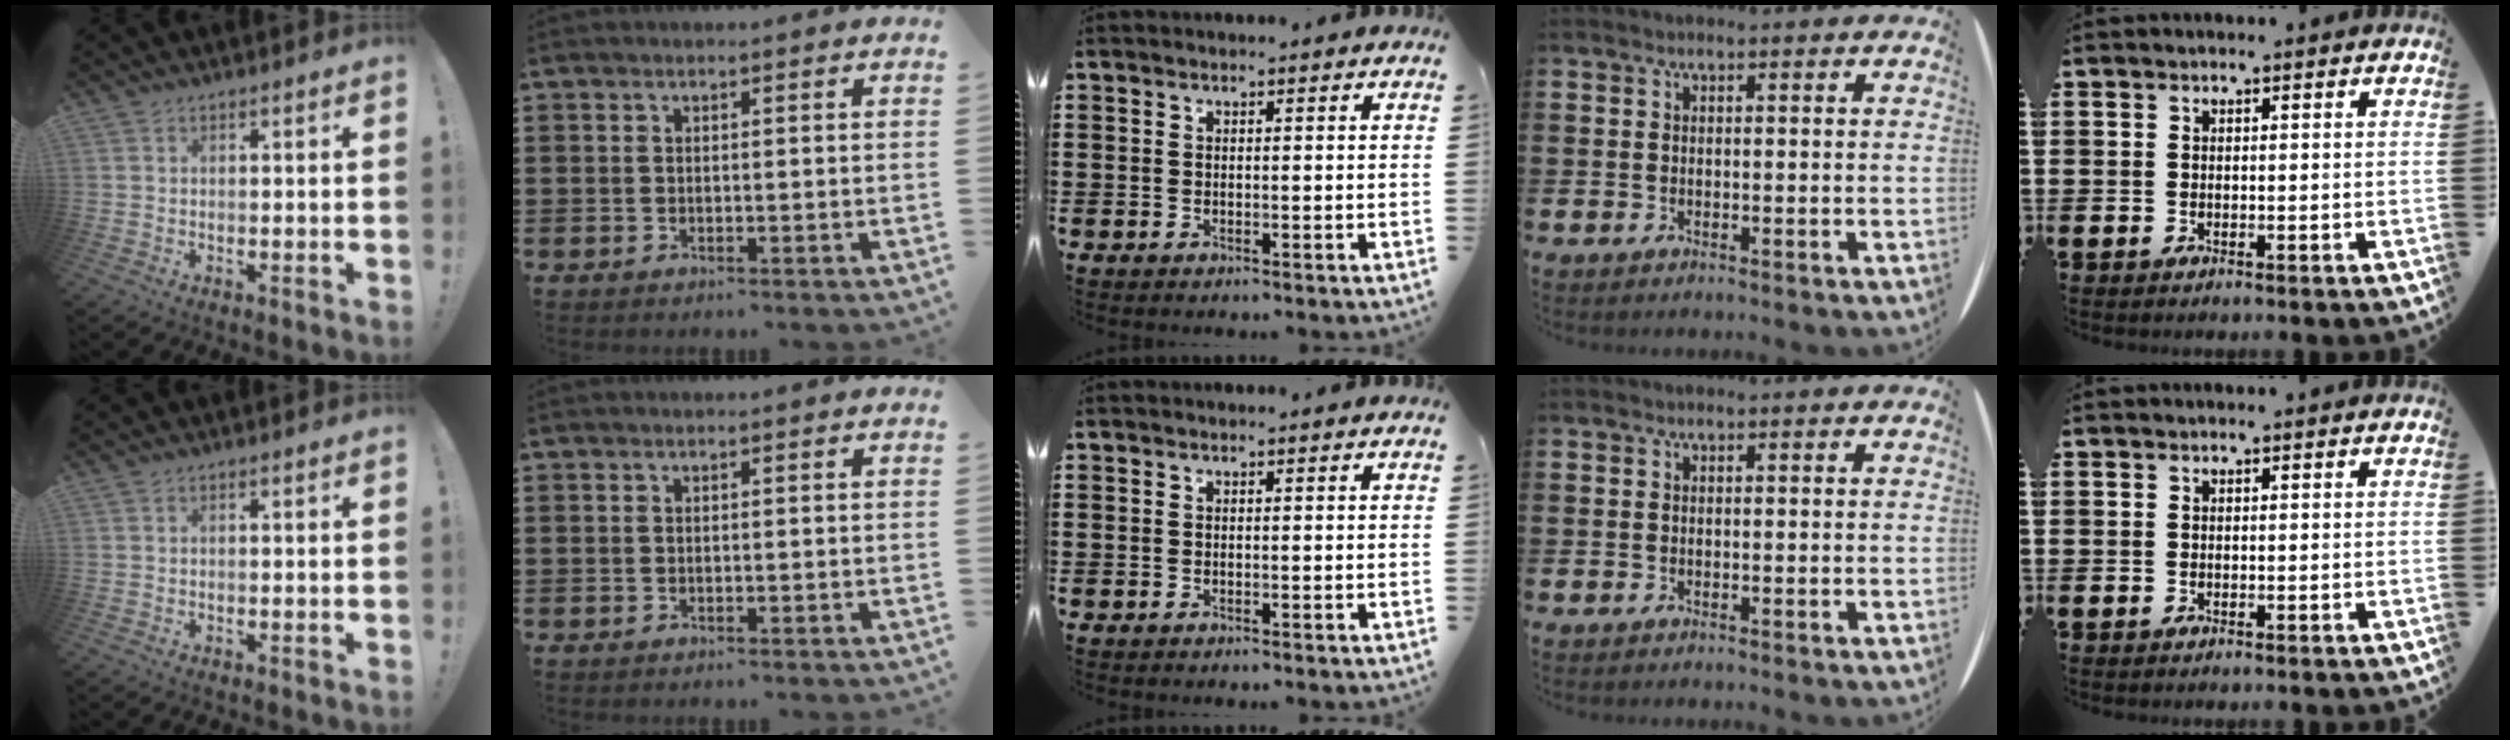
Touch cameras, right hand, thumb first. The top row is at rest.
{}